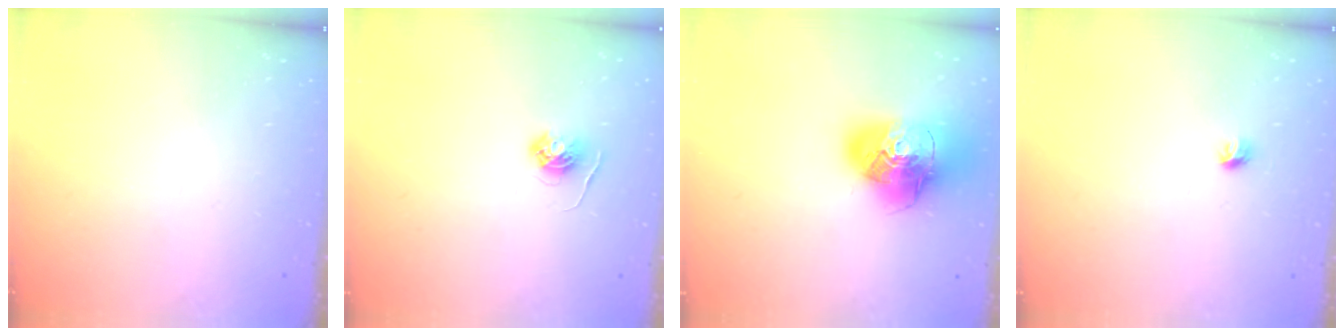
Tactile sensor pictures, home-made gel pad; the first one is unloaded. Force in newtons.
{"total": 4.8, "press": 4.7, "slide": 0.5}
{"total": 19.1, "press": 18.9, "slide": 2.6}
{"total": 4.2, "press": 4.1, "slide": 1.0}